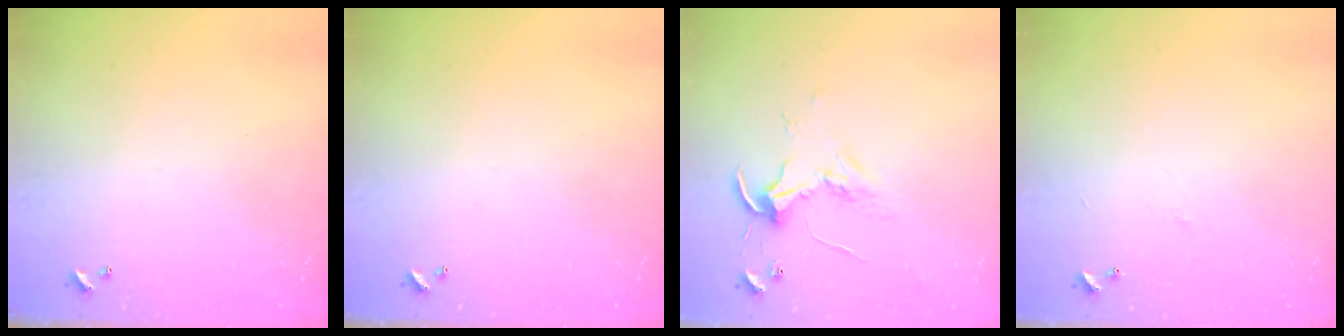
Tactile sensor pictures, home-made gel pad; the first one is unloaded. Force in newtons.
{"total": 0.0}
{"total": 2.5, "press": 2.5, "slide": 0.2}
{"total": 1.8, "press": 1.7, "slide": 0.6}